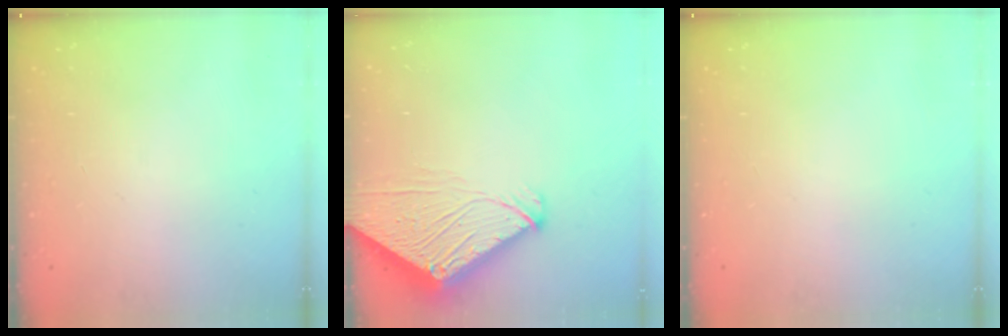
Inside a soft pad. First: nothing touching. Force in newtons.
{"total": 7.8, "press": 7.8, "slide": 0.9}
{"total": 0.0}